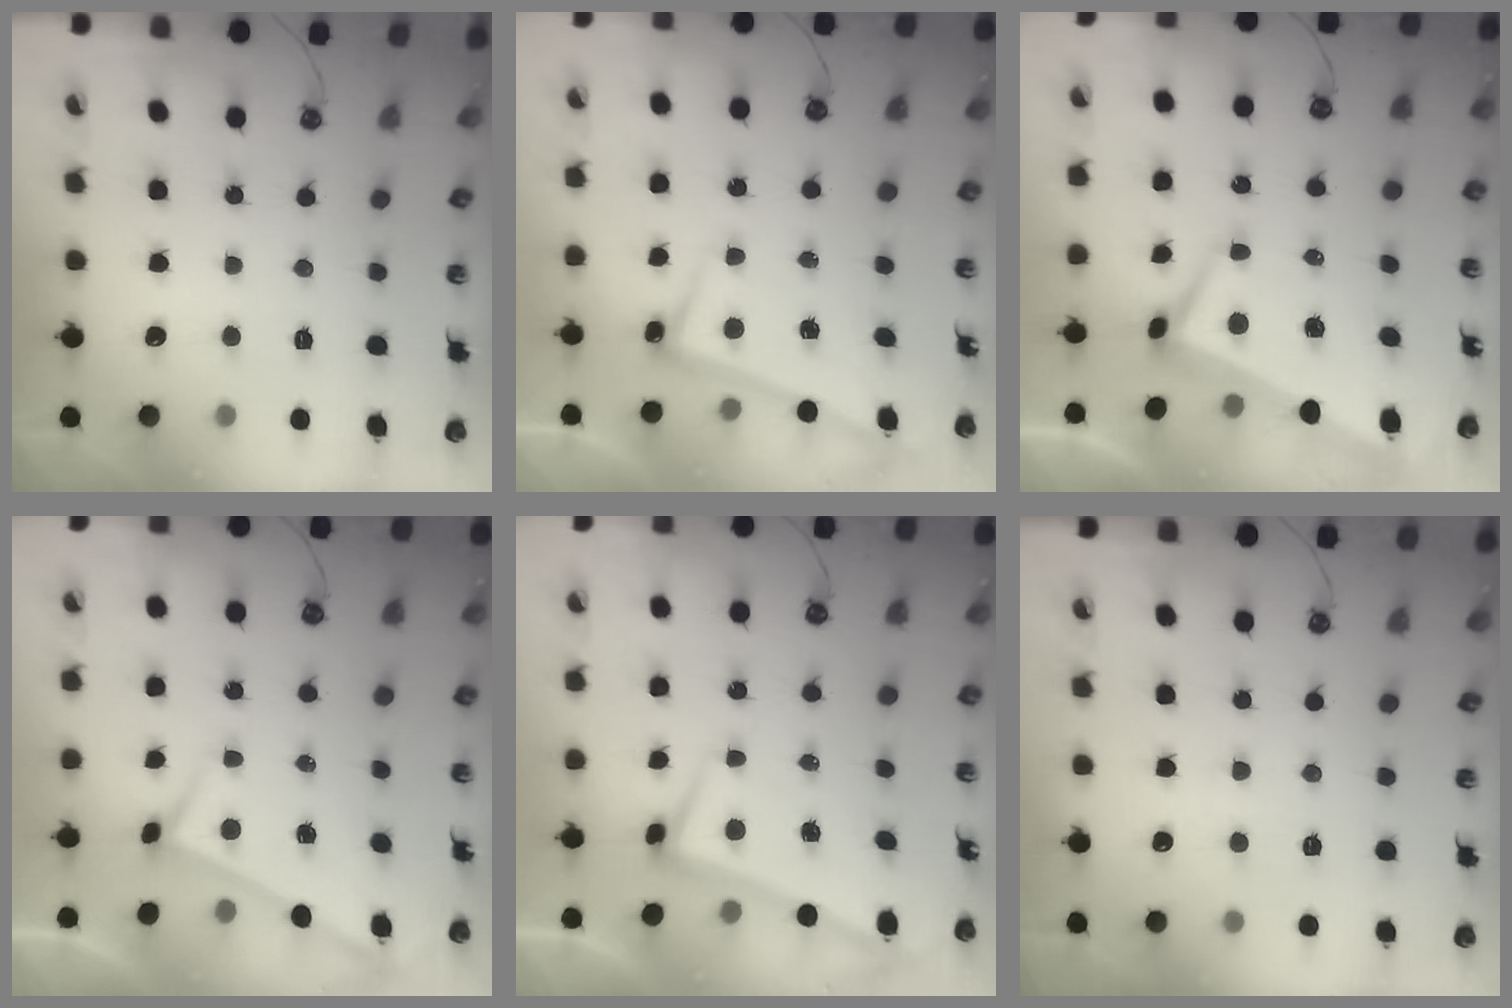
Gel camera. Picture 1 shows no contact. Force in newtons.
{"total": 2.6, "press": 2.4, "slide": 0.9}
{"total": 1.7, "press": 1.0, "slide": 1.3}
{"total": 2.9, "press": 2.9, "slide": 0.3}
{"total": 2.1, "press": 1.3, "slide": 1.7}
{"total": 1.0, "press": 1.0, "slide": 0.2}